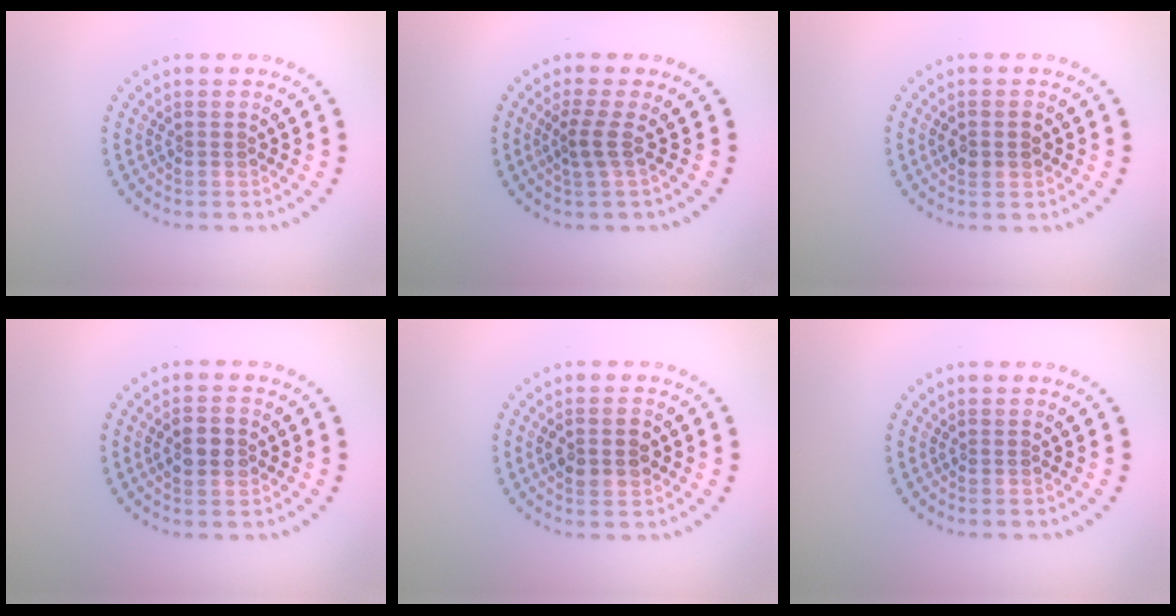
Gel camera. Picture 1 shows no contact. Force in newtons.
{"total": 1.9, "press": 1.2, "slide": 1.5}
{"total": 2.0, "press": 2.0, "slide": 0.1}
{"total": 2.5, "press": 2.5, "slide": 0.2}
{"total": 2.5, "press": 2.4, "slide": 0.2}
{"total": 0.0}